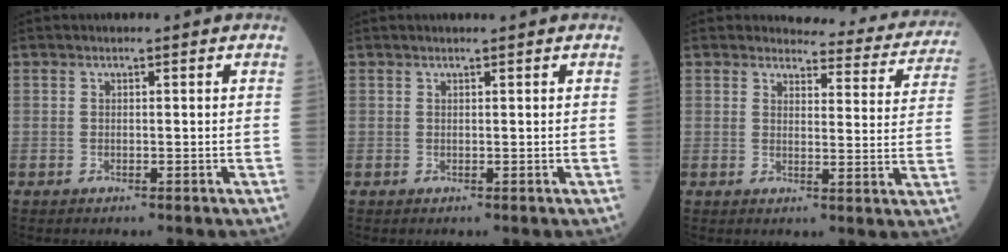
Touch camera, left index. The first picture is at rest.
{"total": 0.9, "force": [0.7, -0.2, 0.5], "torque": [-0.008, 0.002, 0.016]}
{"total": 12.8, "force": [12.4, 2.7, 1.3], "torque": [0.014, -0.051, 0.115]}